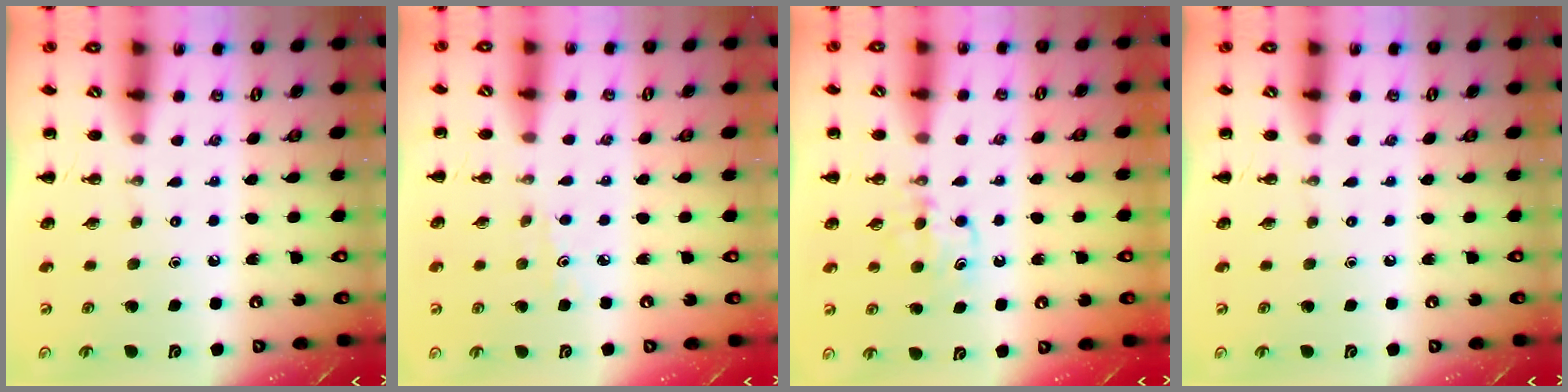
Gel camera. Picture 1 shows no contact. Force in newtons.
{"total": 2.6, "press": 2.3, "slide": 1.1}
{"total": 6.3, "press": 6.1, "slide": 1.6}
{"total": 0.0}